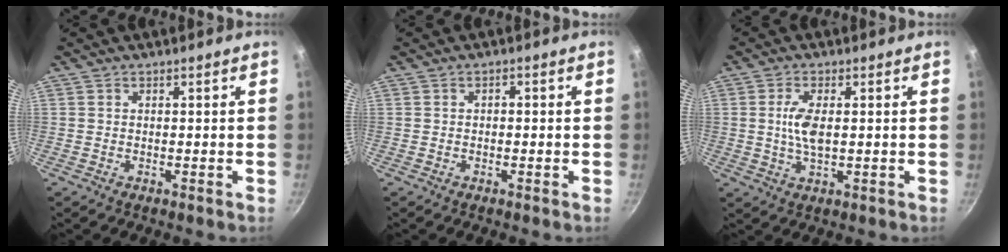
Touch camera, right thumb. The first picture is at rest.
{"total": 0.9, "force": [-0.1, 0.7, 0.6], "torque": [0.000, 0.003, -0.005]}
{"total": 5.5, "force": [0.5, 2.4, 4.9], "torque": [-0.105, -0.004, 0.011]}